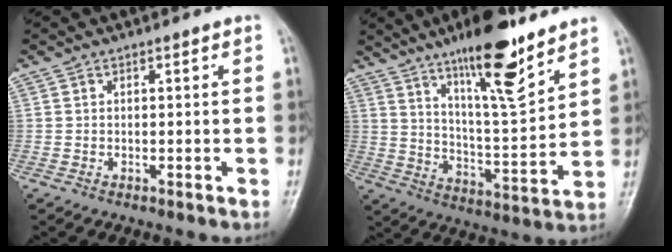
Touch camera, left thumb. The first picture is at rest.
{"total": 16.4, "force": [11.2, 3.6, 11.5], "torque": [-0.168, -0.068, 0.192]}